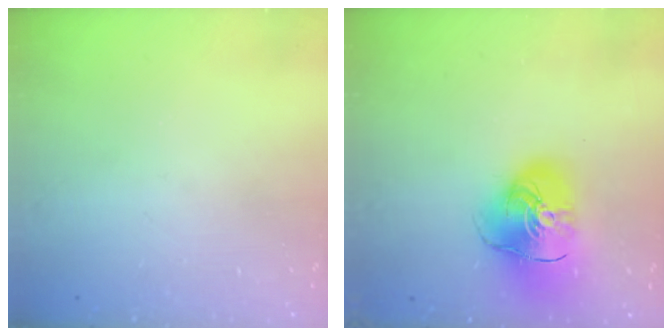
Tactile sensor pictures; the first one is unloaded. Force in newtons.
{"total": 14.7, "press": 14.5, "slide": 2.2}